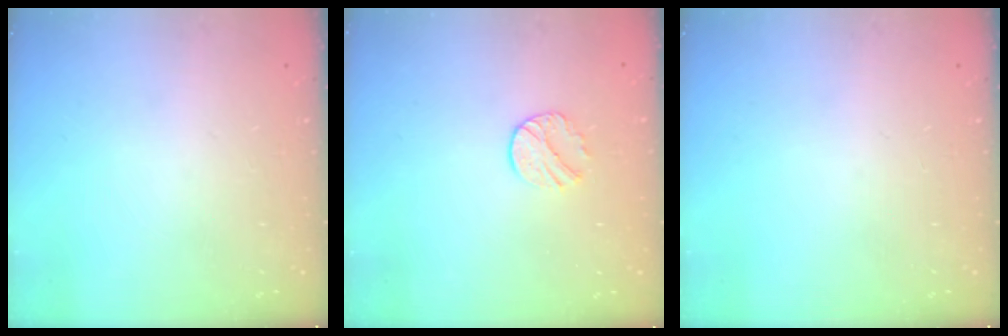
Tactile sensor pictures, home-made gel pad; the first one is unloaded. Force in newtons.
{"total": 7.0, "press": 6.9, "slide": 0.7}
{"total": 0.0}